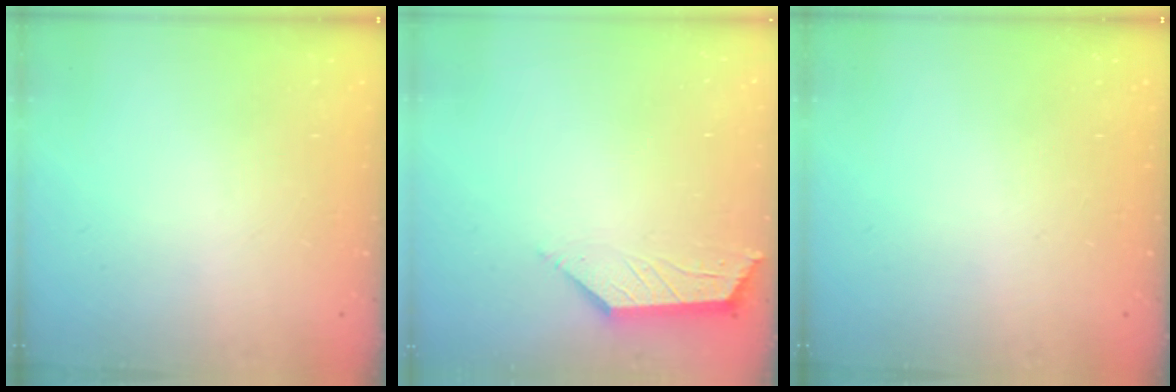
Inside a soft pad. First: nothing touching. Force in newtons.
{"total": 2.7, "press": 2.7, "slide": 0.5}
{"total": 0.0}